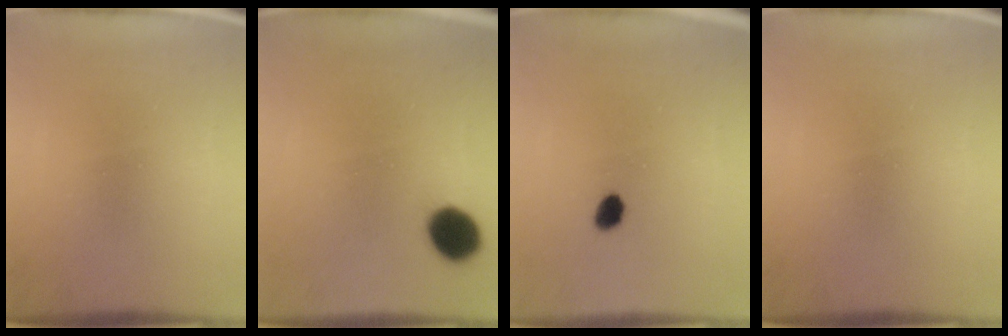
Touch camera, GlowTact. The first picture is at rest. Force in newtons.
{"total": 8.2}
{"total": 2.5}
{"total": 0.0}